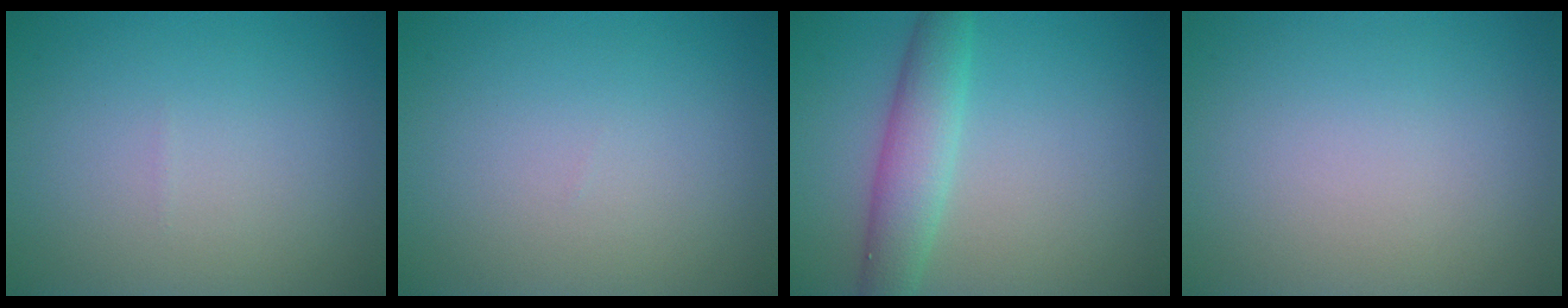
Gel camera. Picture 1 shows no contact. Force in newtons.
{"total": 0.0}
{"total": 4.0, "press": 4.0, "slide": 0.1}
{"total": 0.0}